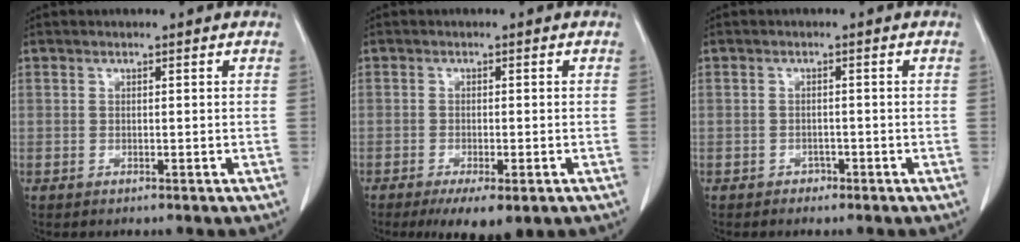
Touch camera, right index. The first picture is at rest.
{"total": 6.4, "force": [-3.9, 1.6, 4.8], "torque": [-0.066, -0.015, -0.054]}
{"total": 1.1, "force": [-0.9, 0.7, 0.1], "torque": [0.000, 0.004, -0.015]}